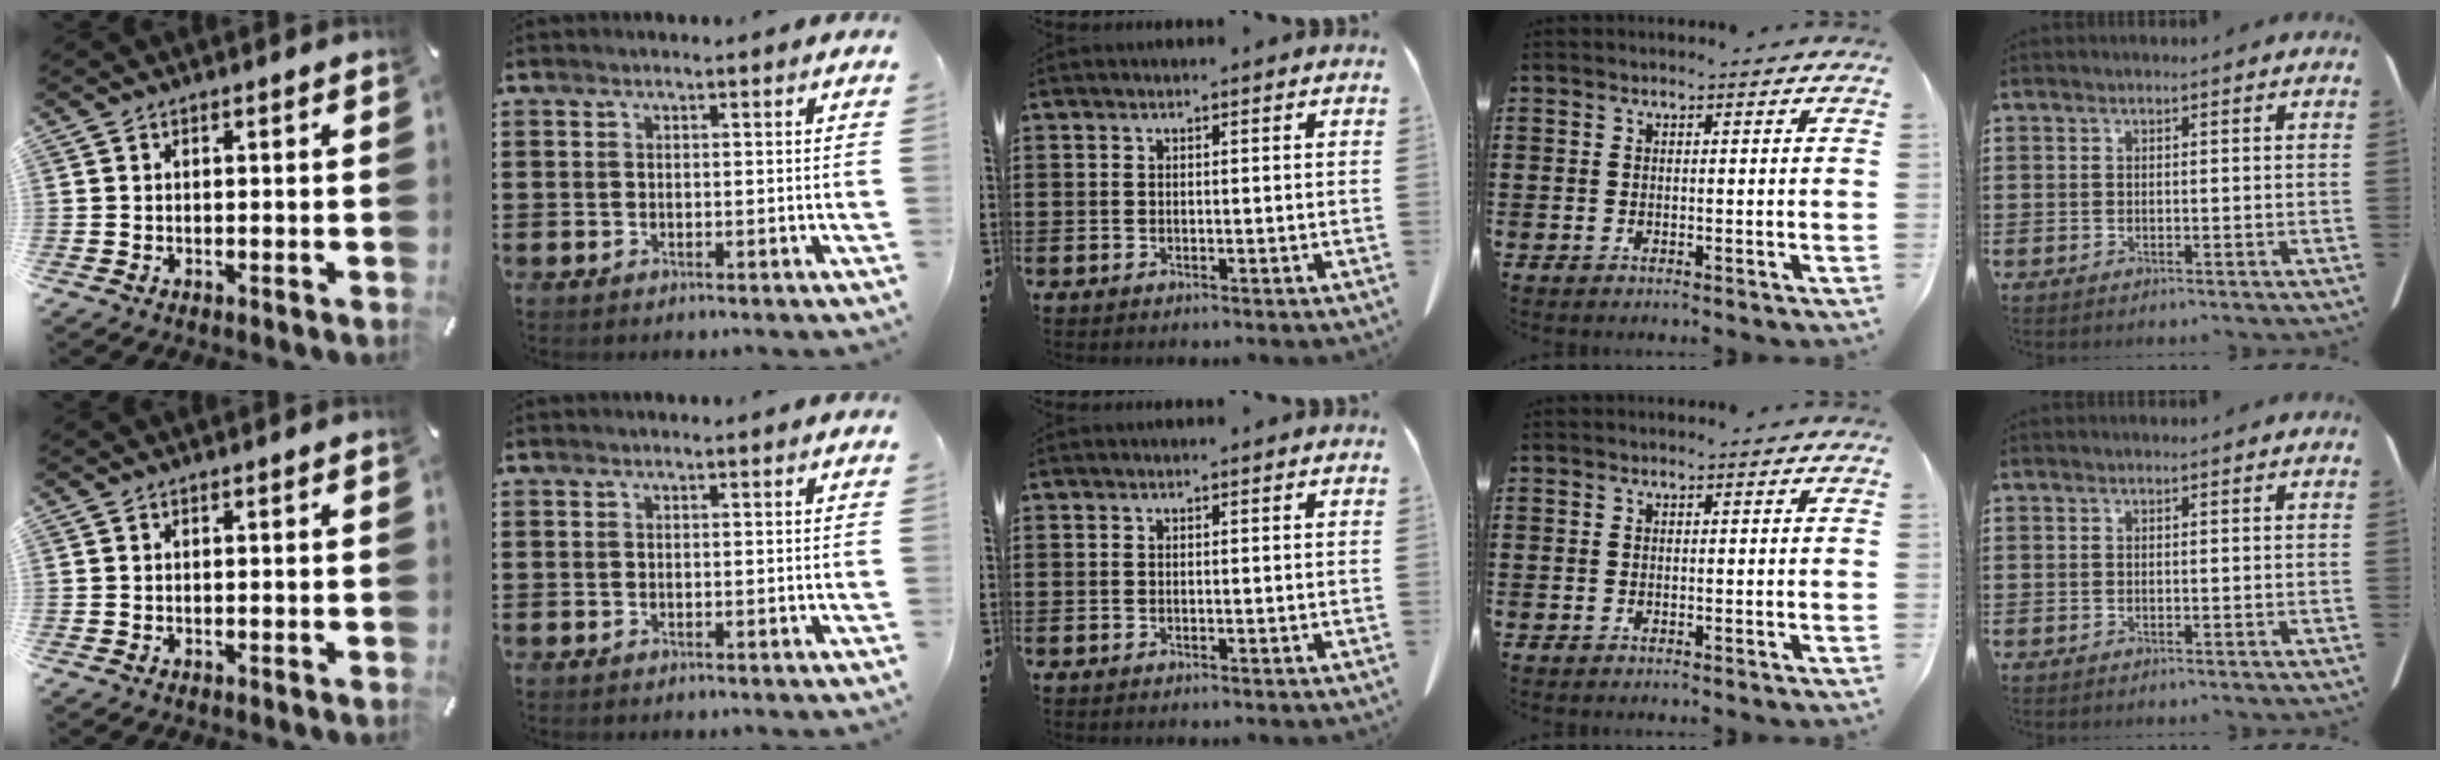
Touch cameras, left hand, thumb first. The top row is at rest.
{}